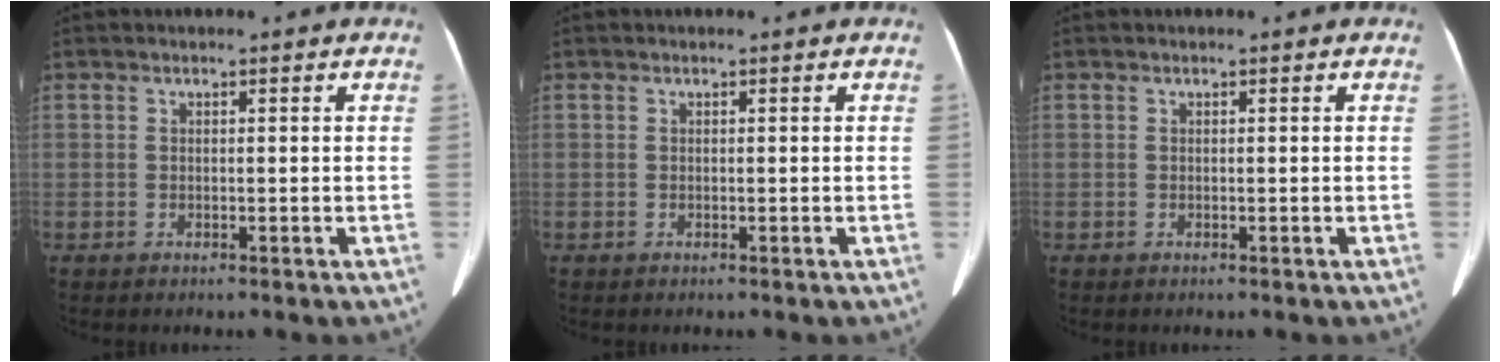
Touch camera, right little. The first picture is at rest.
{"total": 0.0}
{"total": 0.0}